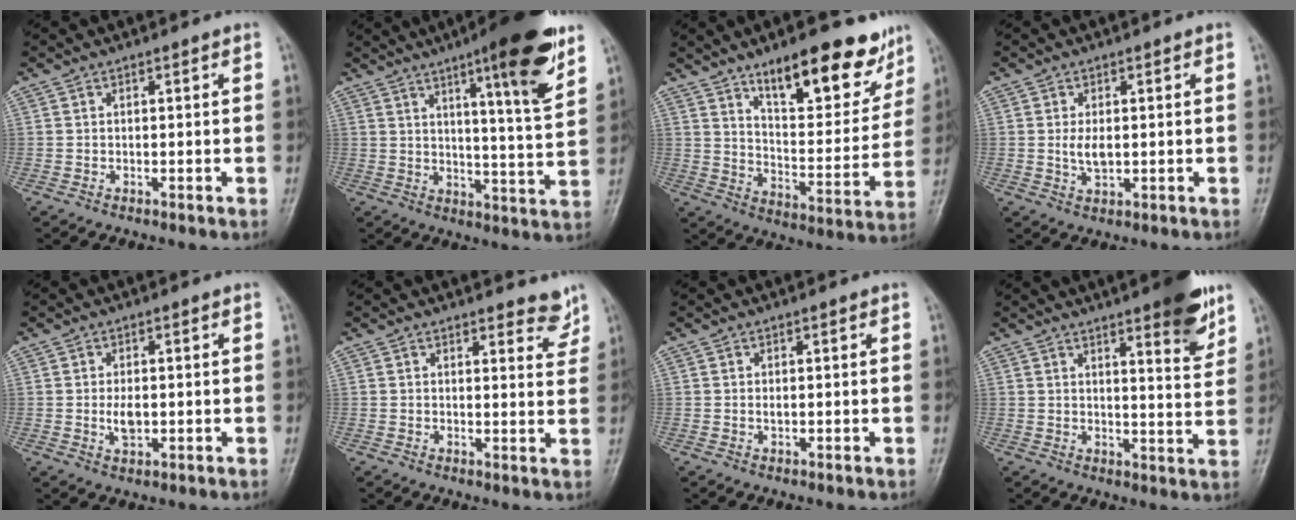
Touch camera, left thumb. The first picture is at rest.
{"total": 15.4, "force": [8.8, 2.2, 12.5], "torque": [-0.162, -0.050, 0.125]}
{"total": 19.0, "force": [12.4, 7.1, 12.5], "torque": [-0.128, -0.074, 0.195]}
{"total": 4.1, "force": [-0.4, 2.4, 3.3], "torque": [-0.061, -0.003, -0.007]}
{"total": 3.5, "force": [-0.2, 2.1, 2.8], "torque": [-0.047, -0.004, -0.004]}
{"total": 4.2, "force": [3.5, 1.7, 1.6], "torque": [0.006, -0.027, 0.038]}
{"total": 0.8, "force": [0.1, 0.5, 0.6], "torque": [-0.009, 0.000, 0.001]}
{"total": 10.1, "force": [6.3, 2.1, 7.6], "torque": [-0.081, -0.036, 0.082]}